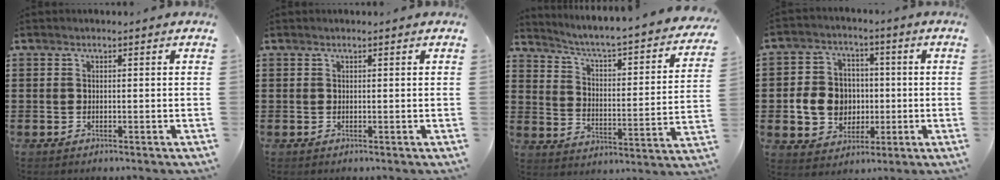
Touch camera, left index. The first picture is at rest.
{"total": 0.0}
{"total": 3.2, "force": [2.7, -0.2, 1.8], "torque": [-0.052, -0.040, 0.030]}
{"total": 8.2, "force": [-0.7, 7.4, 3.3], "torque": [-0.081, 0.015, -0.013]}